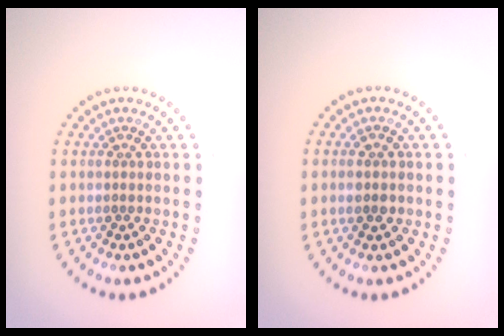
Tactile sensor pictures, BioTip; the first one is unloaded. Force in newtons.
{"total": 1.4, "press": 1.4, "slide": 0.1}